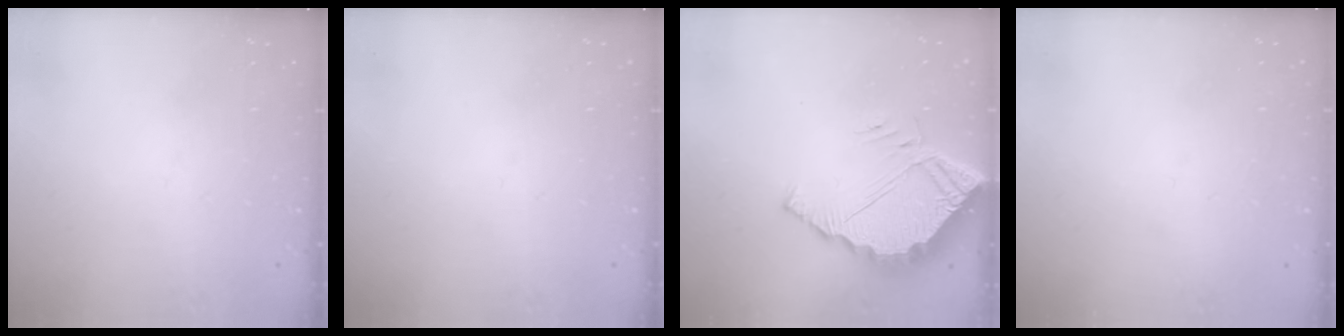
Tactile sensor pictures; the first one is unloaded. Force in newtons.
{"total": 0.0}
{"total": 6.0, "press": 6.0, "slide": 0.4}
{"total": 2.3, "press": 2.3, "slide": 0.1}